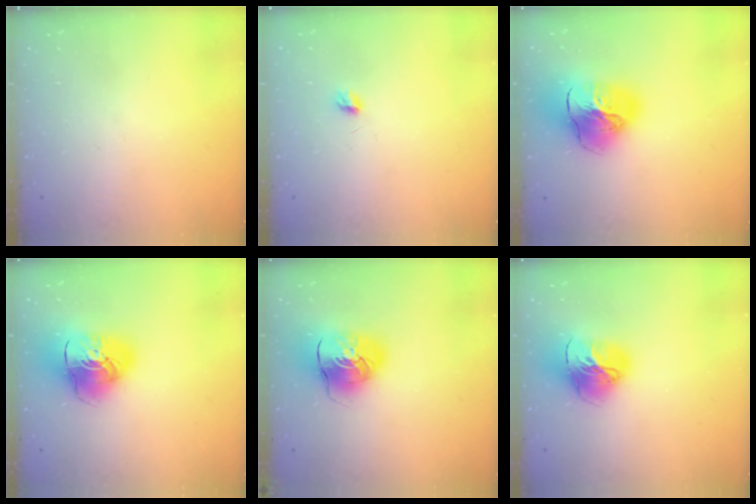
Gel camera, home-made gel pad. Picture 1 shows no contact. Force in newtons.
{"total": 3.9, "press": 3.9, "slide": 0.3}
{"total": 20.3, "press": 20.2, "slide": 2.2}
{"total": 15.4, "press": 15.2, "slide": 2.3}
{"total": 11.4, "press": 11.3, "slide": 1.8}
{"total": 16.2, "press": 16.1, "slide": 1.6}